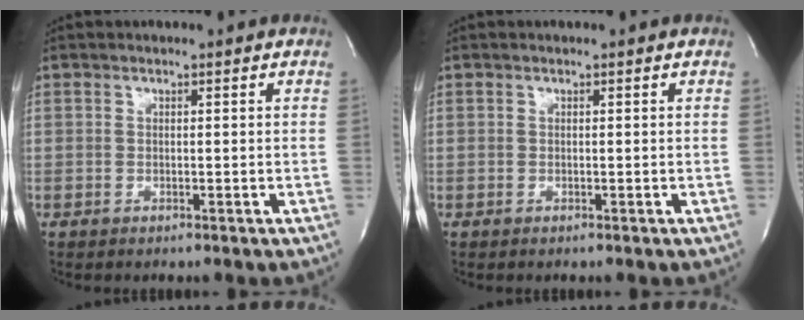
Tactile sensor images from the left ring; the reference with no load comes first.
{"total": 0.0}